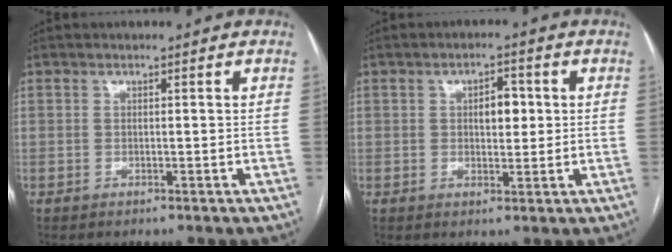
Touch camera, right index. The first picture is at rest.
{"total": 4.1, "force": [0.7, 2.0, 3.4], "torque": [-0.053, 0.008, 0.014]}